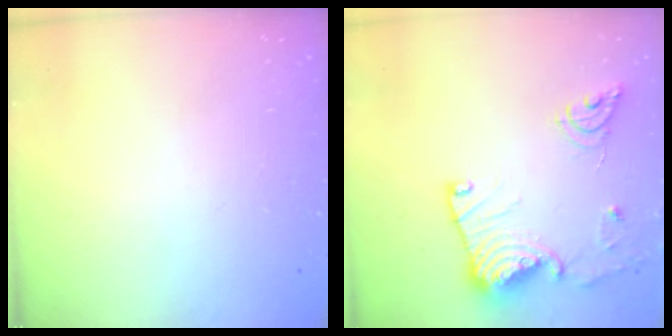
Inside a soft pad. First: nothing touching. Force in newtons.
{"total": 18.4, "press": 18.3, "slide": 1.9}